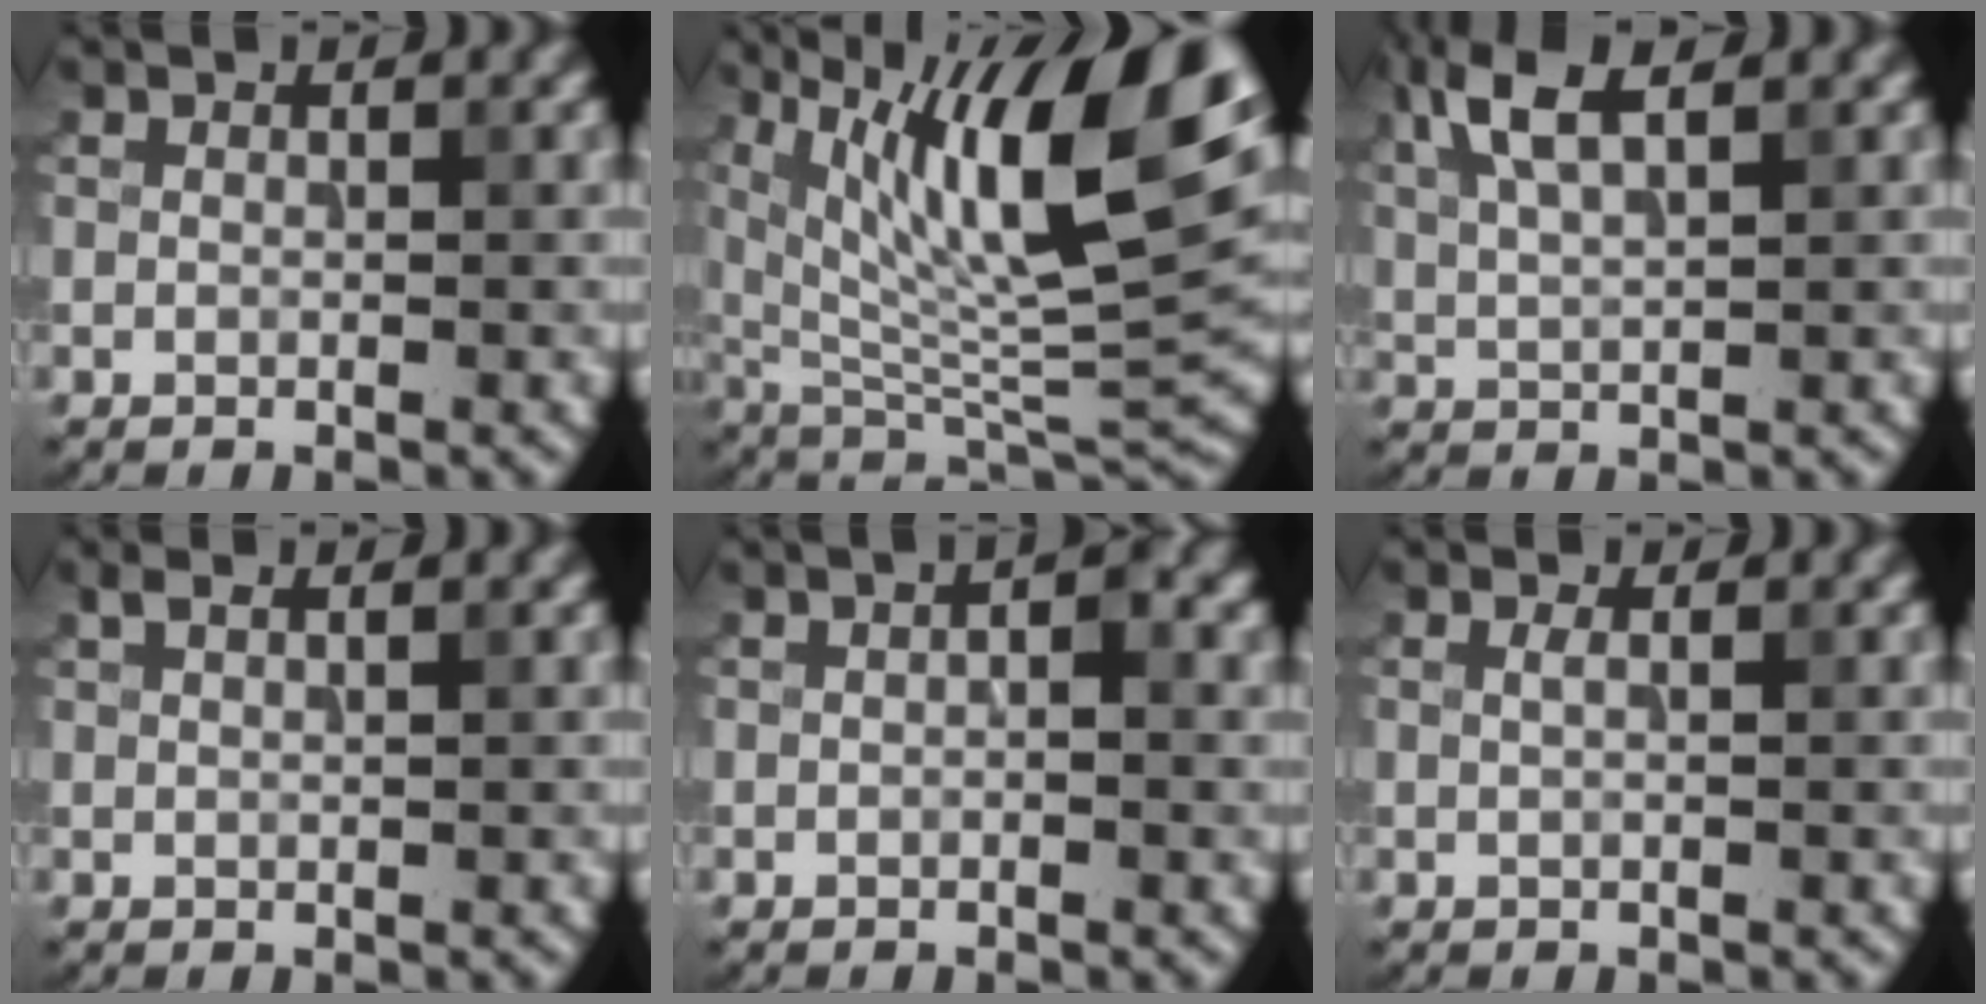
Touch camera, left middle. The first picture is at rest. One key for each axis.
{"total": 15.5, "fx": 6.3, "fy": 5.0, "fz": 13.2, "tx": -0.221, "ty": 0.002, "tz": 0.109}
{"total": 5.1, "fx": 2.7, "fy": 1.6, "fz": 4.0, "tx": -0.090, "ty": 0.011, "tz": 0.054}
{"total": 1.8, "fx": 1.3, "fy": 0.5, "fz": 1.1, "tx": -0.017, "ty": 0.003, "tz": 0.014}
{"total": 1.7, "fx": 0.2, "fy": 0.6, "fz": 1.6, "tx": -0.023, "ty": 0.004, "tz": 0.002}
{"total": 0.8, "fx": 0.3, "fy": 0.3, "fz": 0.7, "tx": -0.012, "ty": -0.001, "tz": 0.001}